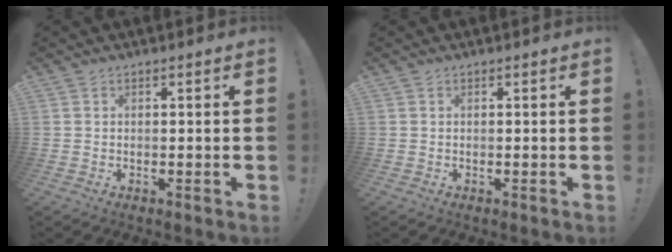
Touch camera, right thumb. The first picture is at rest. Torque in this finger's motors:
{"motor_torque": [0.00, 0.00, 0.00, 0.00, 0.00]}